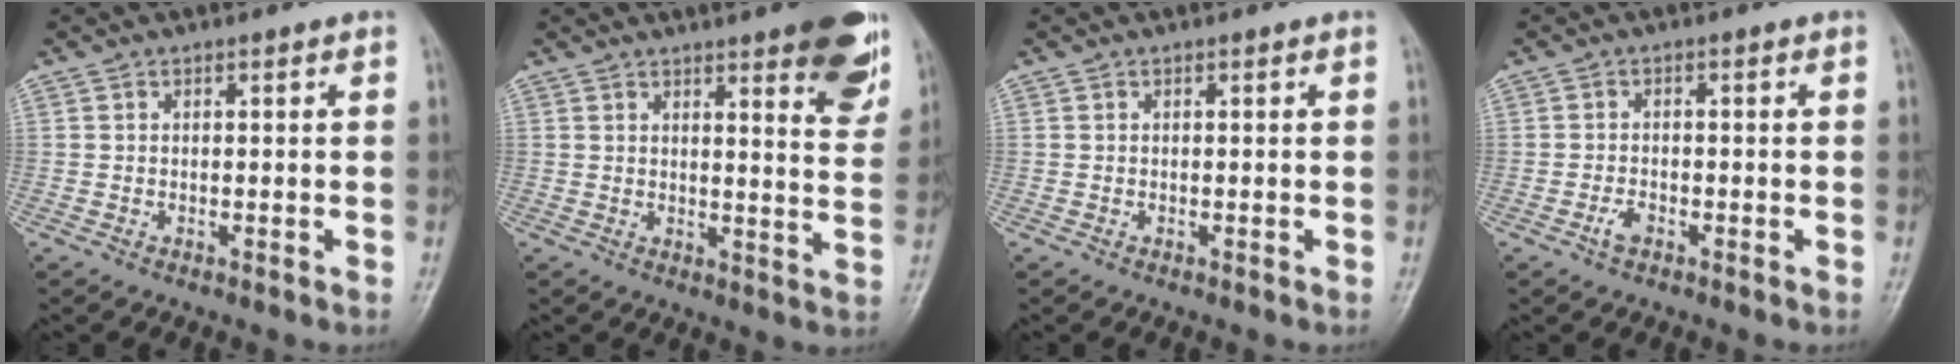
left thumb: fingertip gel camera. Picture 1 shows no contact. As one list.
[{"total": 13.1, "force": [7.7, 3.3, 10.1], "torque": [-0.096, -0.038, 0.092]}, {"total": 0.0}, {"total": 2.0, "force": [-1.1, 1.1, 1.2], "torque": [-0.027, 0.005, -0.023]}]